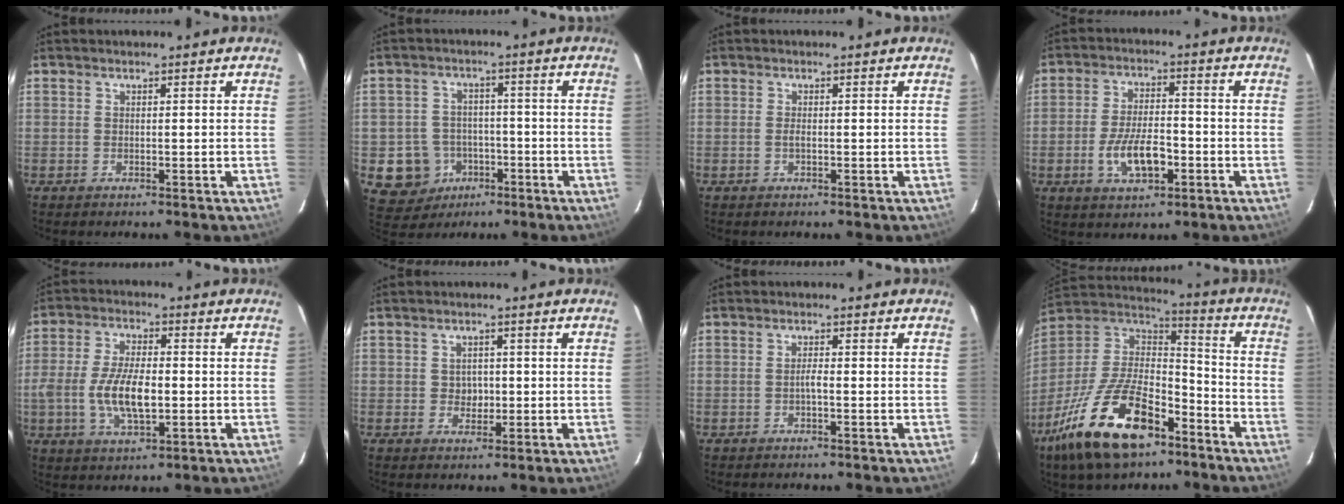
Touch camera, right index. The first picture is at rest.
{"total": 9.2, "force": [-3.5, 8.4, 1.7], "torque": [-0.063, 0.025, -0.037]}
{"total": 0.8, "force": [-0.2, 0.2, 0.7], "torque": [-0.015, -0.001, -0.004]}
{"total": 9.1, "force": [-3.2, 4.1, 7.5], "torque": [-0.151, -0.001, -0.051]}
{"total": 10.7, "force": [-2.0, 4.5, 9.5], "torque": [-0.192, -0.001, -0.035]}
{"total": 2.8, "force": [-0.2, 2.5, 1.1], "torque": [-0.017, 0.006, 0.000]}
{"total": 1.3, "force": [-0.5, 0.1, 1.1], "torque": [-0.021, 0.004, -0.012]}
{"total": 24.3, "force": [-14.2, 11.1, 16.2], "torque": [-0.335, -0.019, -0.246]}